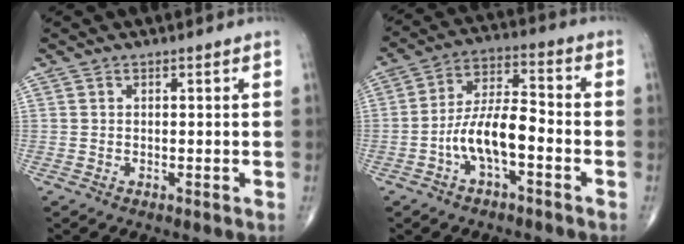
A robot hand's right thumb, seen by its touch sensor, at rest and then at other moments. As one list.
[{"total": 10.2, "force": [-3.4, 4.1, 8.7], "torque": [-0.164, 0.043, -0.068]}]